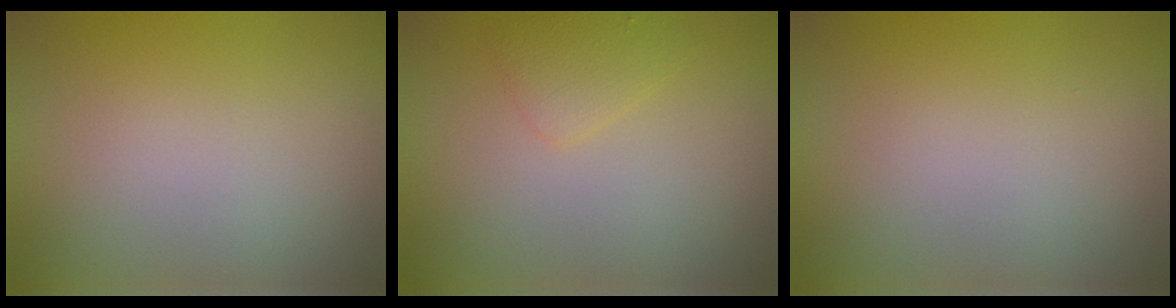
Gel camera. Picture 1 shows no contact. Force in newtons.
{"total": 1.6, "press": 1.6, "slide": 0.1}
{"total": 0.0}